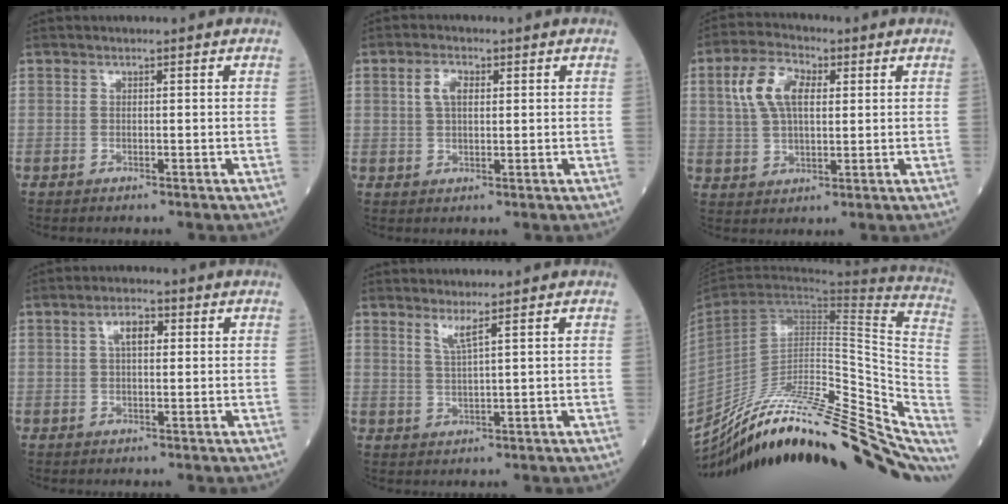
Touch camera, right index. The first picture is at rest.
{"total": 3.5, "force": [1.1, 1.8, 2.8], "torque": [-0.057, 0.008, 0.022]}
{"total": 8.7, "force": [2.6, 4.5, 7.0], "torque": [-0.150, 0.021, 0.049]}
{"total": 3.1, "force": [0.7, 1.3, 2.7], "torque": [-0.051, 0.015, 0.011]}
{"total": 2.3, "force": [1.7, -0.6, 1.5], "torque": [-0.032, -0.013, 0.039]}
{"total": 35.8, "force": [-28.2, 6.7, 21.0], "torque": [-0.227, -0.021, -0.400]}